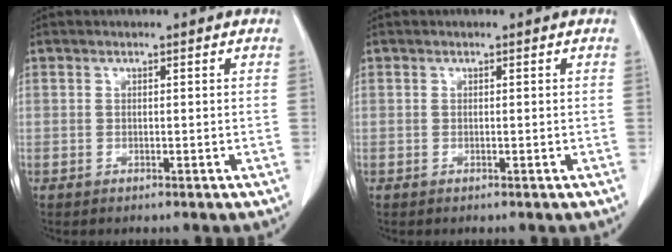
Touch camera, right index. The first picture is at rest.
{"total": 0.0}